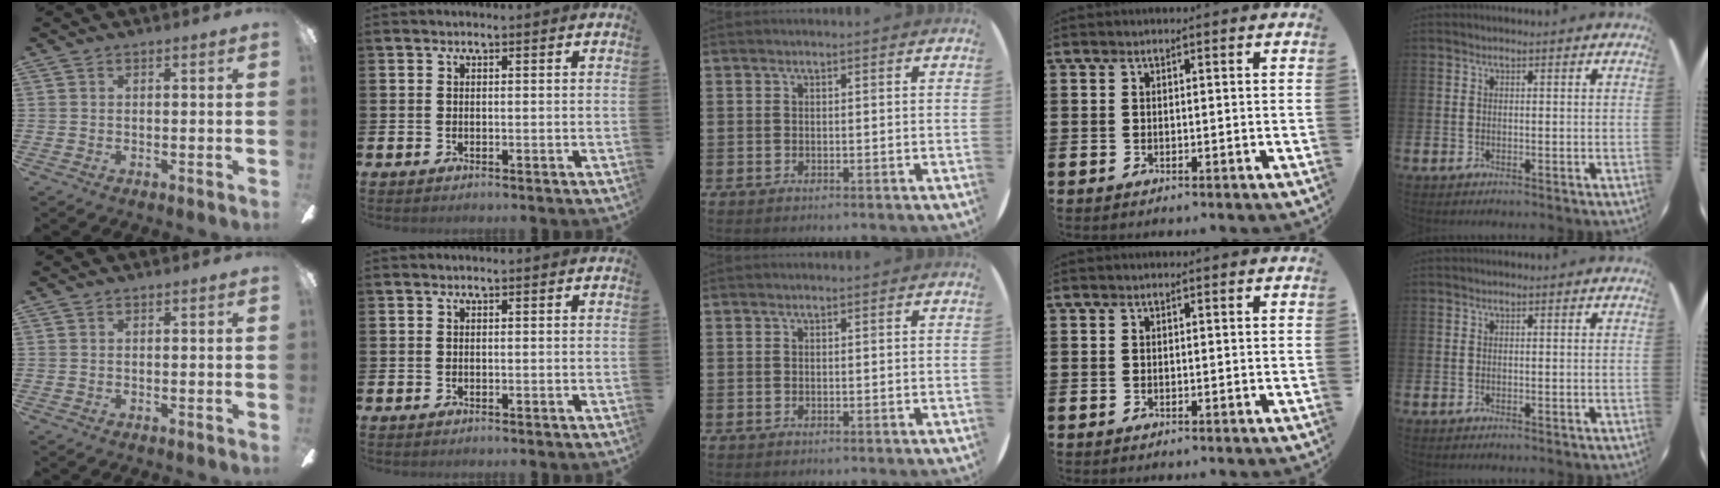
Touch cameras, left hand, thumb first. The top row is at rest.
{}